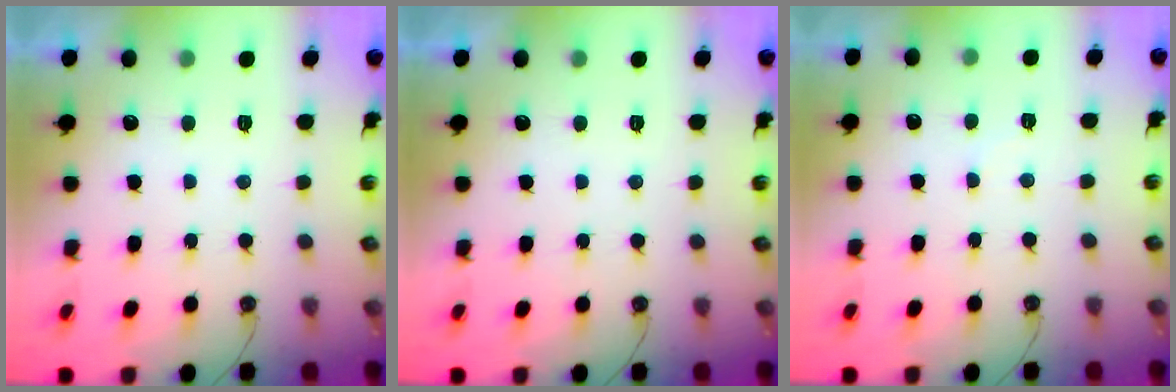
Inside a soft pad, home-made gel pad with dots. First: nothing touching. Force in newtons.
{"total": 0.0}
{"total": 4.4, "press": 4.3, "slide": 0.7}